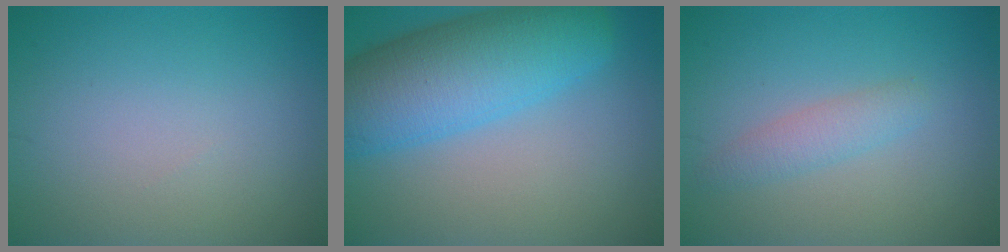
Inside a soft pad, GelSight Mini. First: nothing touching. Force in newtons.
{"total": 9.9, "press": 9.9, "slide": 0.4}
{"total": 1.9, "press": 1.9, "slide": 0.1}